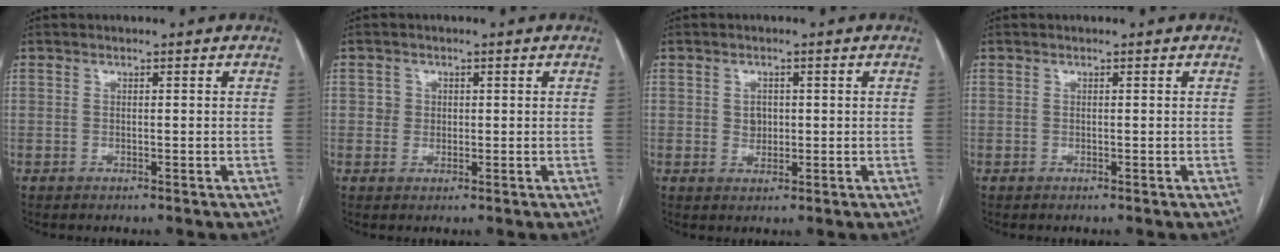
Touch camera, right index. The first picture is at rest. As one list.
[{"total": 1.6, "force": [0.4, 1.6, 0.0], "torque": [0.005, 0.002, 0.003]}, {"total": 2.0, "force": [0.3, 1.7, 1.0], "torque": [-0.015, 0.001, 0.008]}, {"total": 0.0}]